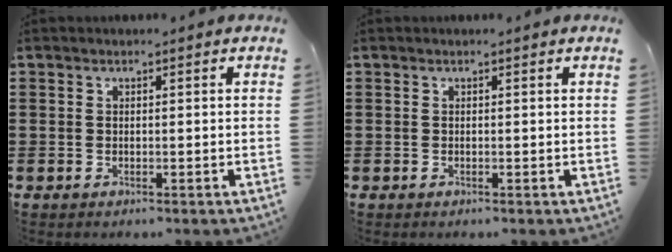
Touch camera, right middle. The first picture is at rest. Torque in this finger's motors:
{"motor_torque": [-0.16, -0.17, -0.02, -0.01]}